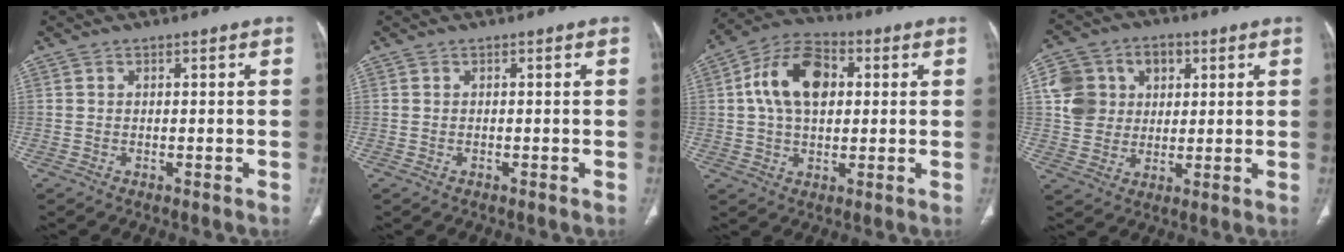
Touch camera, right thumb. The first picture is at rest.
{"total": 0.0}
{"total": 13.6, "force": [2.5, 8.7, 10.2], "torque": [-0.166, 0.018, 0.035]}
{"total": 12.0, "force": [2.8, 10.5, 5.1], "torque": [-0.065, 0.007, 0.050]}